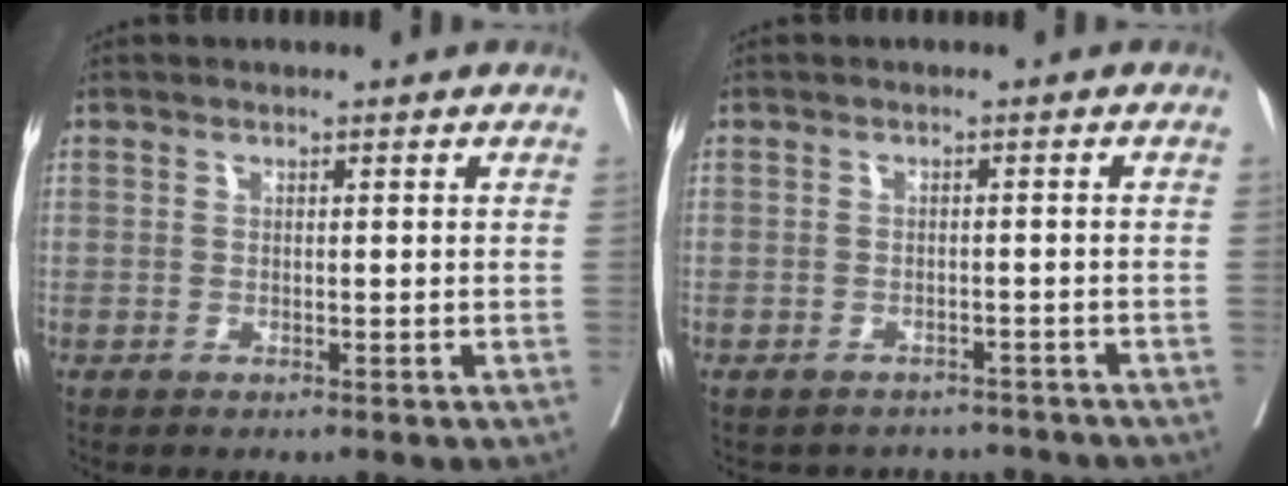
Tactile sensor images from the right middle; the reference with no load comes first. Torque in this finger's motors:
{"motor_torque": [0.14, -0.22, -0.02, 0.00]}